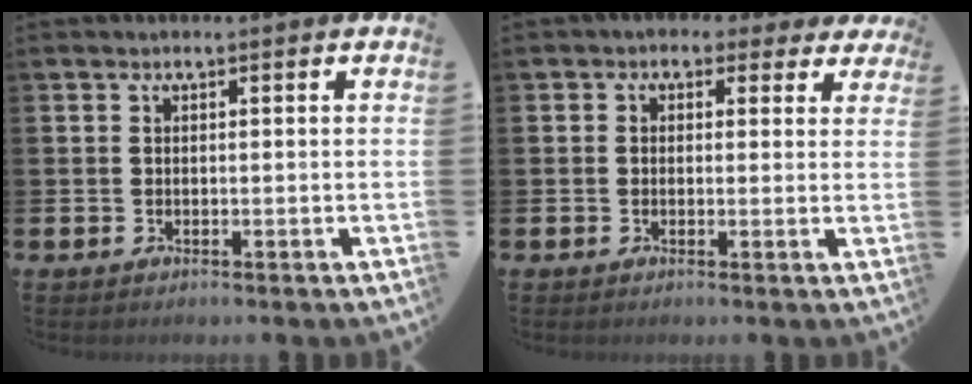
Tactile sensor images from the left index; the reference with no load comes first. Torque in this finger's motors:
{"motor_torque": [1.05, -1.09, 0.08, 0.02]}